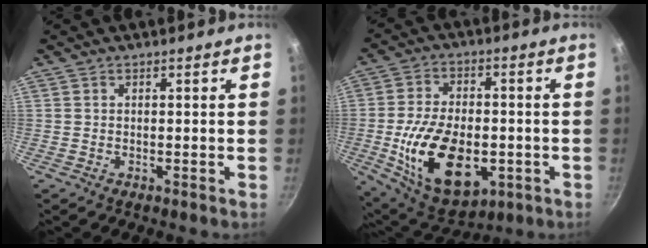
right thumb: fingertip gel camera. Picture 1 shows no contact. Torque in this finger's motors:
{"motor_torque": [-0.20, 1.26, 0.96, 0.73, 0.22]}